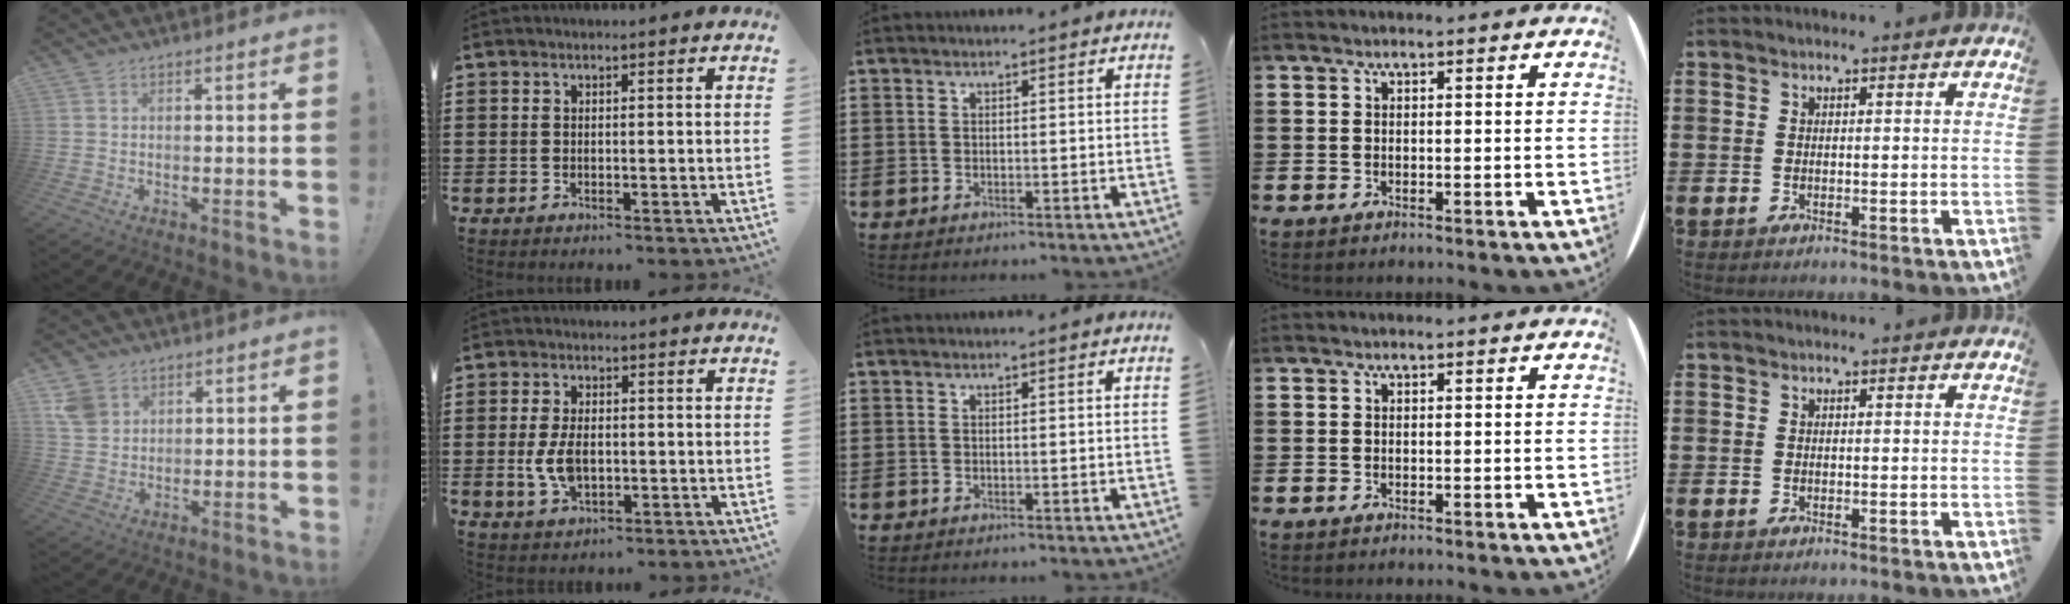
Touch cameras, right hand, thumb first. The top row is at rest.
{"thumb": {"total": 6.4, "force": [3.4, 5.0, 2.2], "torque": [-0.034, -0.009, 0.071]}, "index": {"total": 5.4, "force": [-0.7, 2.8, 4.6], "torque": [-0.105, -0.005, -0.015]}}